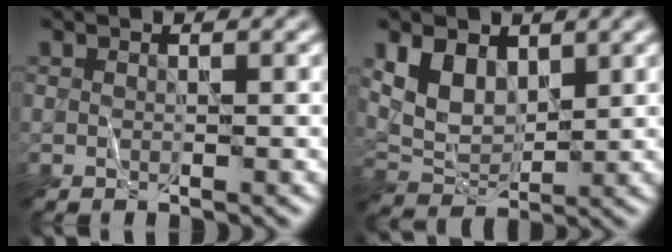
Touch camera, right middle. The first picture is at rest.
{"total": 4.5, "force": [2.0, 2.9, 2.8], "torque": [-0.062, -0.009, 0.040]}